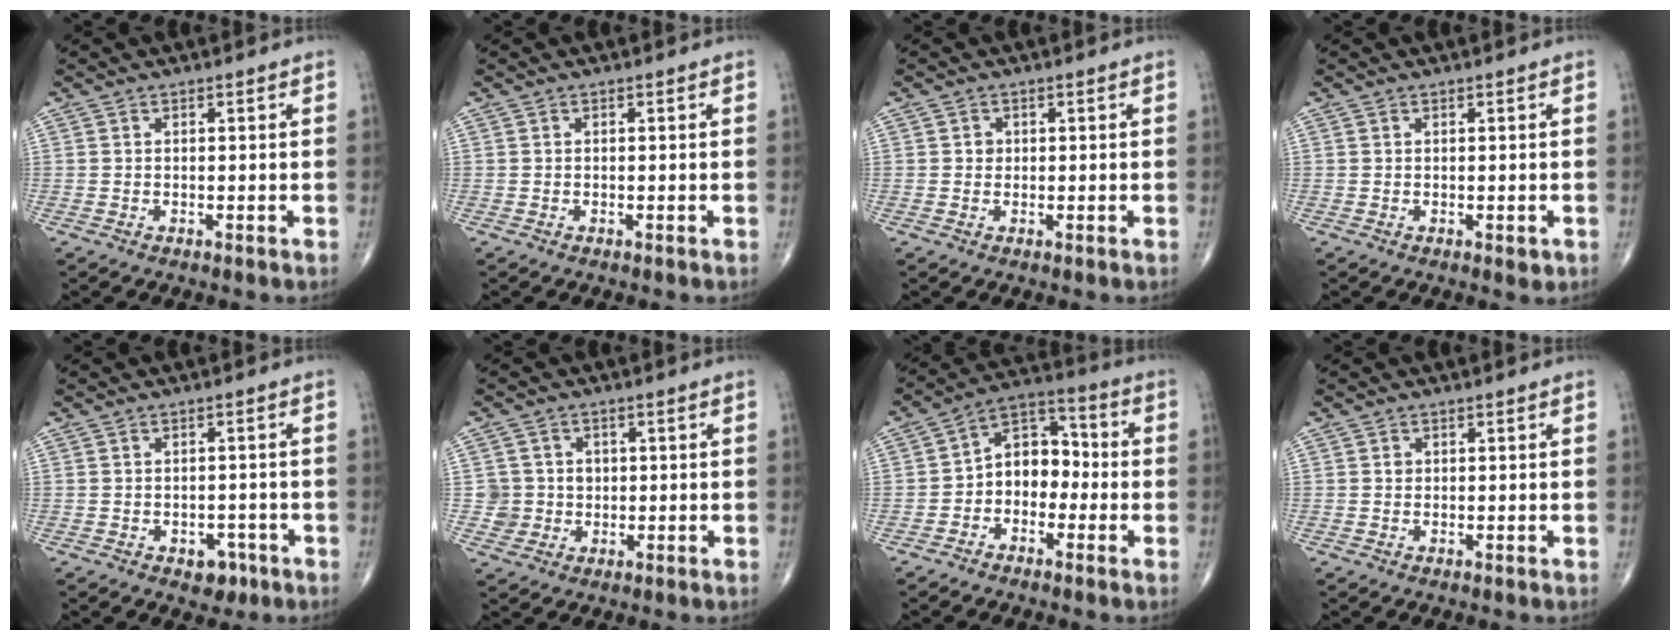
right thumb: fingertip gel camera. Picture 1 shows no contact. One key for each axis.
{"total": 0.0}
{"total": 1.3, "fx": 0.2, "fy": 1.2, "fz": 0.4, "tx": 0.001, "ty": 0.003, "tz": 0.002}
{"total": 1.4, "fx": -0.3, "fy": 0.8, "fz": 1.1, "tx": -0.008, "ty": -0.002, "tz": -0.001}
{"total": 3.8, "fx": -1.9, "fy": 2.6, "fz": 1.9, "tx": -0.004, "ty": 0.012, "tz": -0.022}
{"total": 4.6, "fx": 0.5, "fy": 4.5, "fz": 0.9, "tx": 0.006, "ty": 0.003, "tz": 0.013}
{"total": 9.4, "fx": -1.8, "fy": 6.9, "fz": 6.1, "tx": -0.062, "ty": 0.043, "tz": -0.049}
{"total": 0.8, "fx": 0.2, "fy": 0.7, "fz": 0.3, "tx": 0.000, "ty": 0.002, "tz": 0.004}